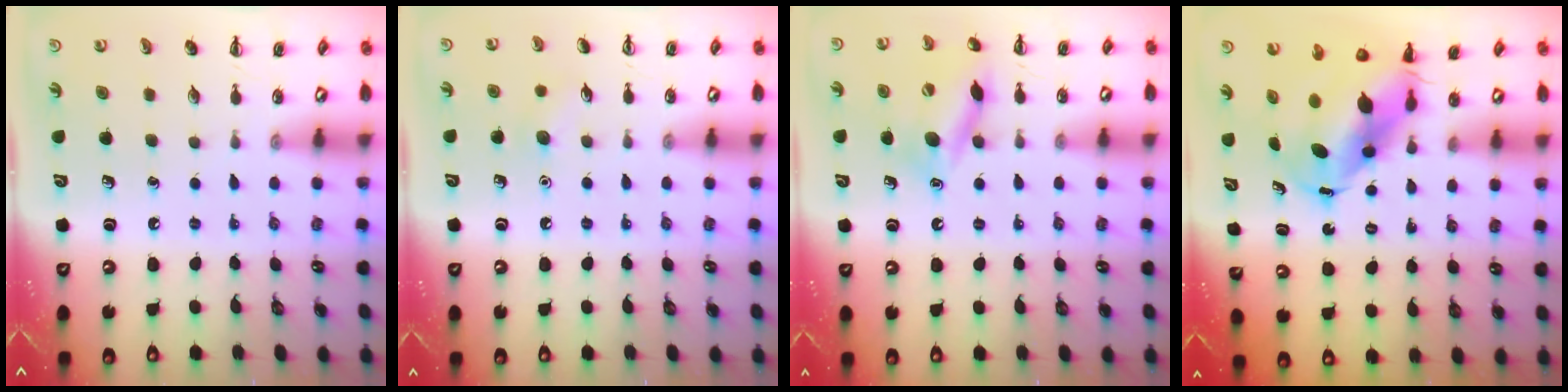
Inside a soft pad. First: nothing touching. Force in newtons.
{"total": 5.5, "press": 5.2, "slide": 1.6}
{"total": 13.3, "press": 13.1, "slide": 2.3}
{"total": 8.8, "press": 8.5, "slide": 2.1}